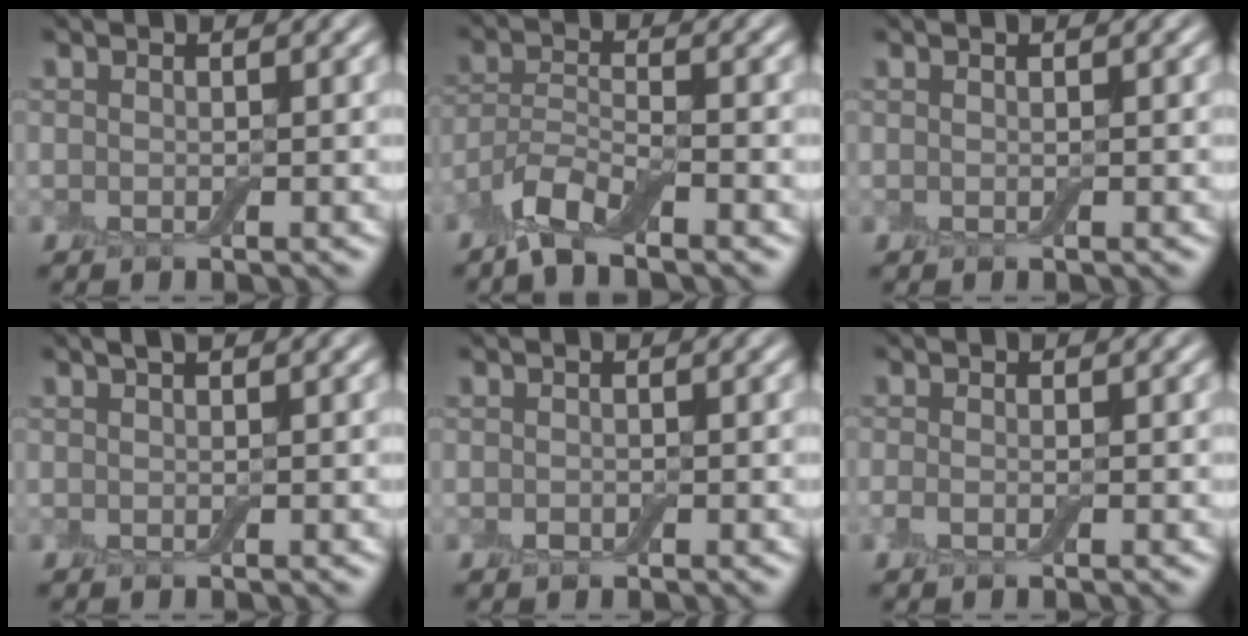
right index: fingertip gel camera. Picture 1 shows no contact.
{"total": 4.2, "force": [-3.3, 0.9, 2.4], "torque": [-0.051, -0.004, -0.076]}
{"total": 0.0}
{"total": 1.0, "force": [0.6, 0.1, 0.7], "torque": [-0.012, 0.003, 0.010]}
{"total": 0.5, "force": [-0.2, 0.4, 0.3], "torque": [-0.004, -0.002, -0.004]}
{"total": 1.0, "force": [-0.4, 0.5, 0.8], "torque": [-0.021, 0.000, -0.010]}